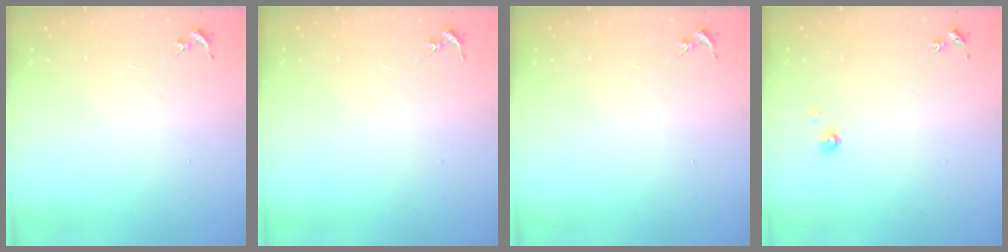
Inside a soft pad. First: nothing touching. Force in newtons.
{"total": 0.0}
{"total": 0.0}
{"total": 4.3, "press": 4.3, "slide": 0.3}